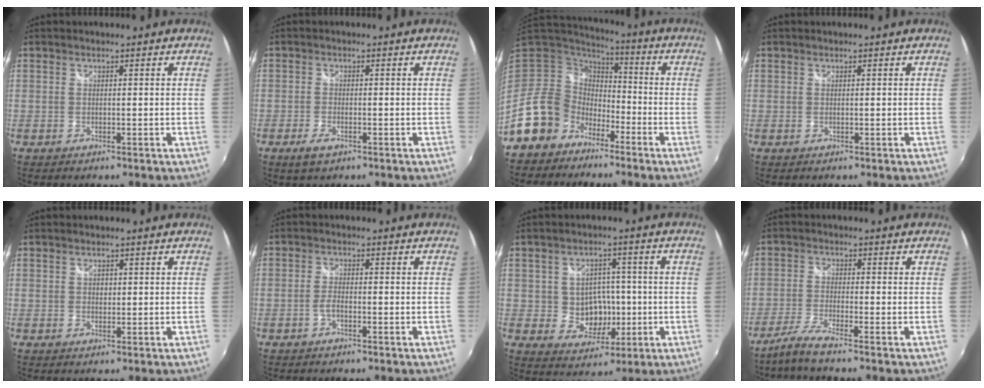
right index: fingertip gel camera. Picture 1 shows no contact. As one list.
[{"total": 3.1, "force": [-2.0, 1.2, 2.1], "torque": [-0.048, -0.006, -0.036]}, {"total": 14.1, "force": [-8.5, 10.5, 4.2], "torque": [-0.107, 0.018, -0.149]}, {"total": 0.0}, {"total": 1.1, "force": [0.4, 0.9, 0.3], "torque": [-0.002, 0.001, 0.006]}, {"total": 1.8, "force": [-1.3, 0.4, 1.2], "torque": [-0.034, 0.005, -0.028]}, {"total": 7.2, "force": [-0.9, 6.4, 3.2], "torque": [-0.065, 0.011, 0.001]}, {"total": 4.7, "force": [-3.9, -0.3, 2.6], "torque": [-0.072, -0.006, -0.082]}]